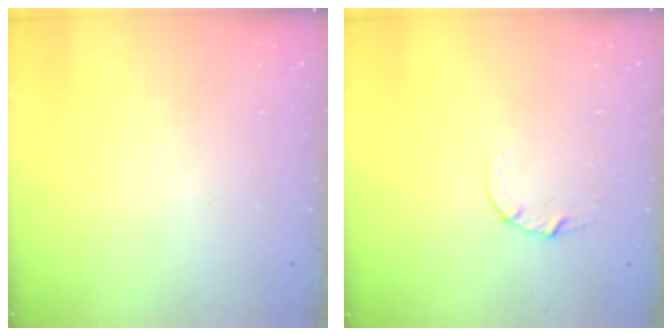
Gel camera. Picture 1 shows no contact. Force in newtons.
{"total": 3.2, "press": 3.2, "slide": 0.4}